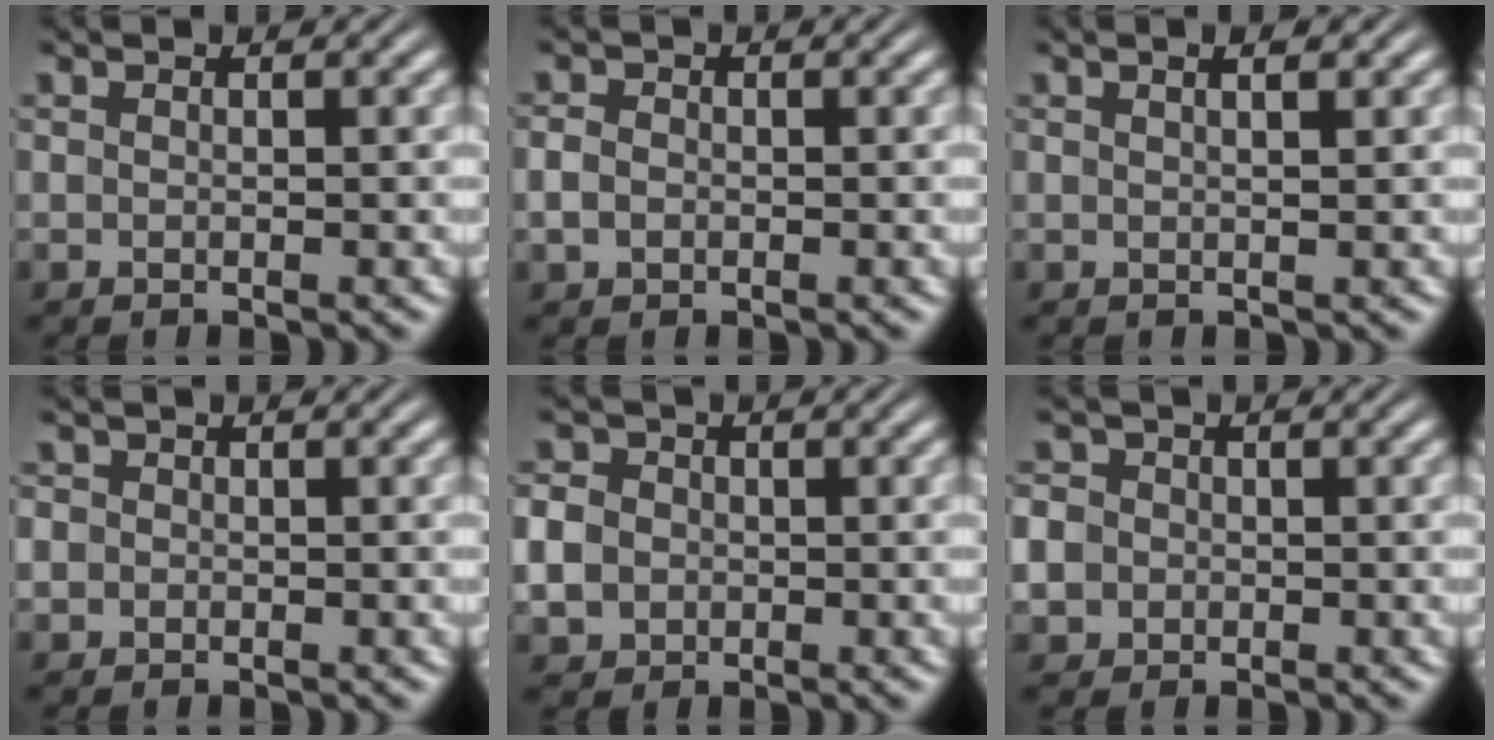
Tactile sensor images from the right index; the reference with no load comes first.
{"total": 1.6, "force": [-0.4, 1.3, 0.8], "torque": [-0.024, -0.006, -0.005]}
{"total": 1.2, "force": [0.5, -0.1, 1.1], "torque": [-0.014, 0.001, 0.010]}
{"total": 2.7, "force": [-0.4, 2.6, 0.5], "torque": [-0.025, -0.008, -0.012]}
{"total": 4.4, "force": [-0.4, 4.1, 1.7], "torque": [-0.047, -0.011, -0.008]}
{"total": 5.0, "force": [-0.5, 4.7, 1.6], "torque": [-0.052, -0.014, -0.012]}